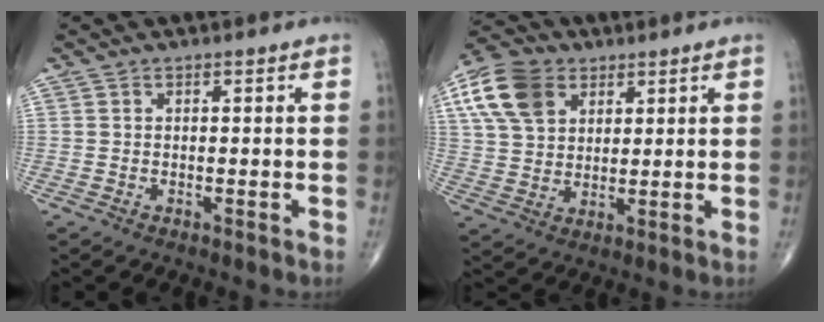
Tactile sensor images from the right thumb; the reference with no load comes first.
{"total": 12.3, "force": [5.2, 8.6, 7.1], "torque": [-0.125, -0.004, 0.097]}